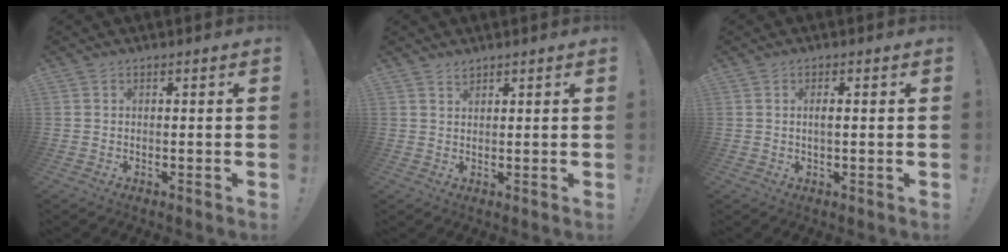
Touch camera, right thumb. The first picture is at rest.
{"total": 1.5, "force": [1.3, 0.6, 0.5], "torque": [-0.002, -0.007, 0.023]}
{"total": 1.9, "force": [0.0, 0.6, 1.9], "torque": [-0.029, 0.001, -0.004]}